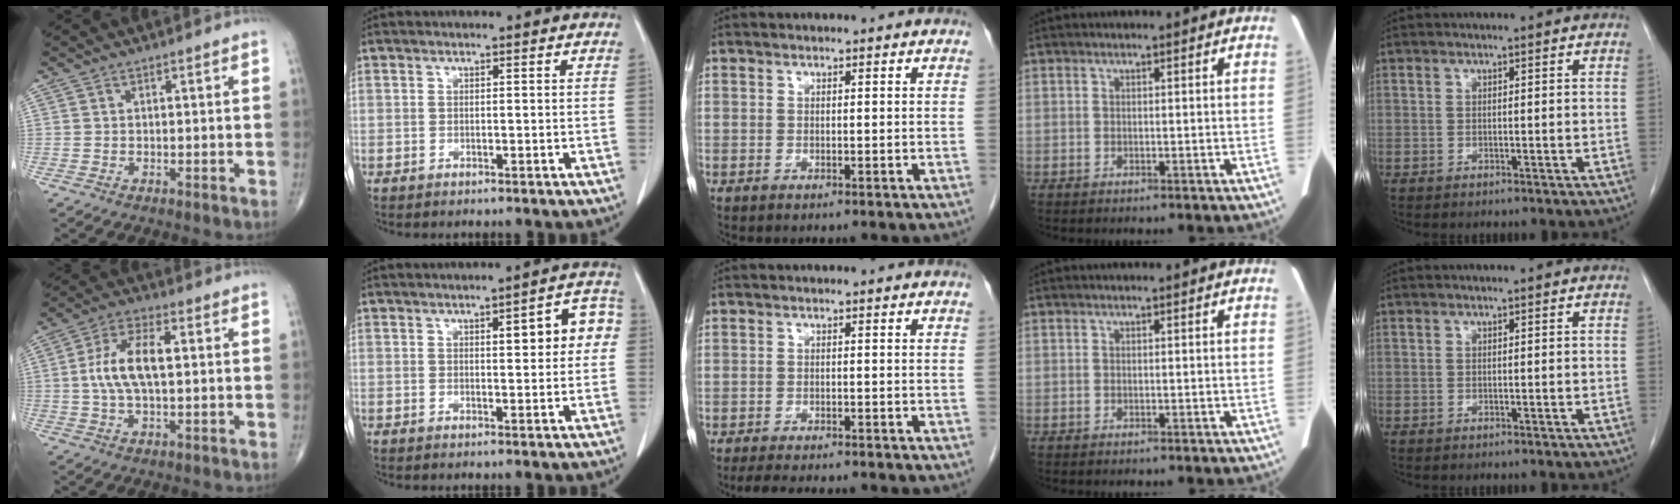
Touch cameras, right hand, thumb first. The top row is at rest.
{"thumb": {"total": 10.0, "force": [0.8, 4.4, 9.0], "torque": [-0.183, 0.015, 0.013]}, "index": {"total": 6.9, "force": [1.5, 2.1, 6.4], "torque": [-0.071, 0.020, 0.014]}, "middle": {"total": 8.1, "force": [-7.1, 1.3, 3.7], "torque": [-0.051, -0.010, -0.100]}}